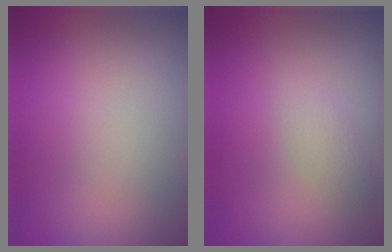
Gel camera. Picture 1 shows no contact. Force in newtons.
{"total": 1.4, "press": 1.4, "slide": 0.1}